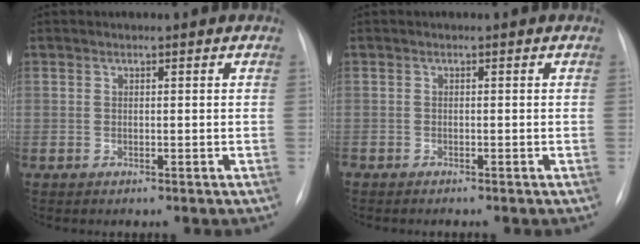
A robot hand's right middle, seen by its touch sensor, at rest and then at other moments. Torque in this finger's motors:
{"motor_torque": [0.15, -0.20, 0.00, 0.00]}